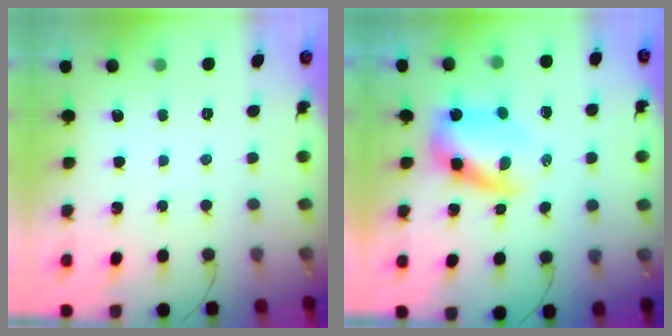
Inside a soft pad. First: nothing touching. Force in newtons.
{"total": 5.8, "press": 5.8, "slide": 0.9}